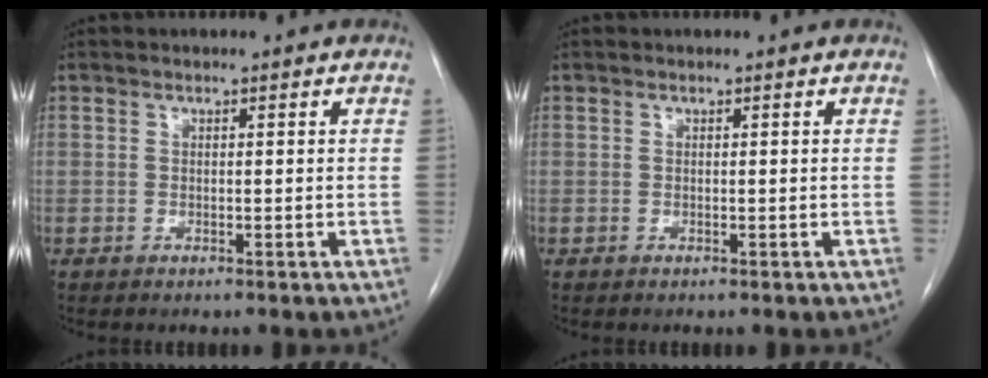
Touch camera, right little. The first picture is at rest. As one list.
[{"total": 0.0}]